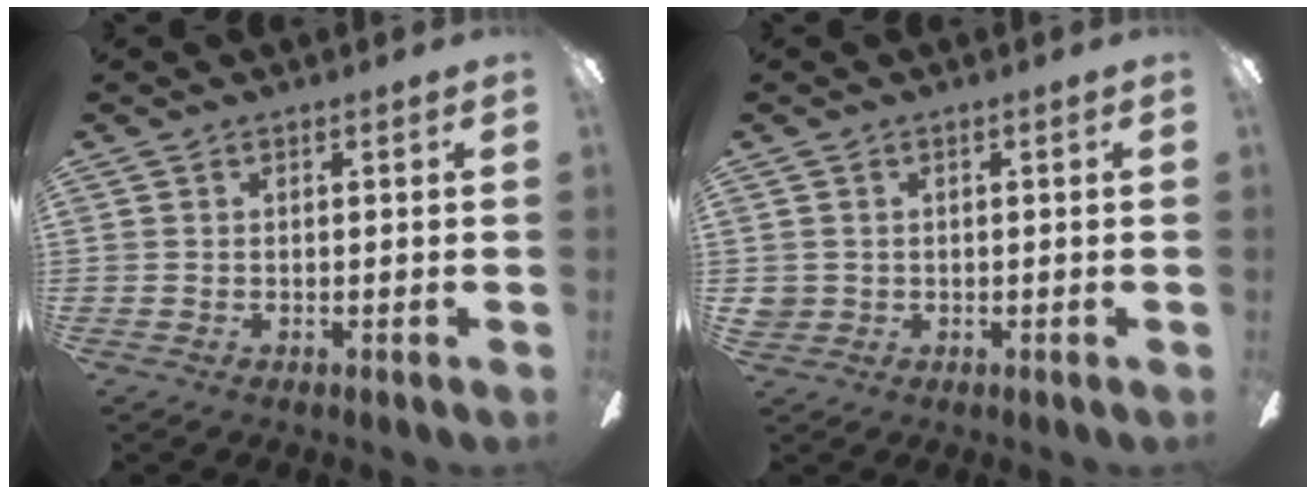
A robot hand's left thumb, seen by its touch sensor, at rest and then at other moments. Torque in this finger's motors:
{"motor_torque": [-0.27, 0.60, -0.29, -0.17, 0.00]}